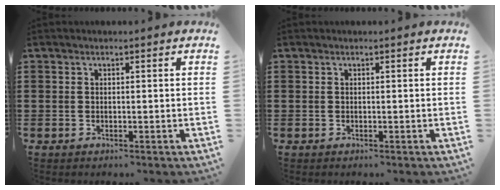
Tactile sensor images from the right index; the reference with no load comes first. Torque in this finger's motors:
{"motor_torque": [-0.62, 1.12, 0.00, 0.00]}